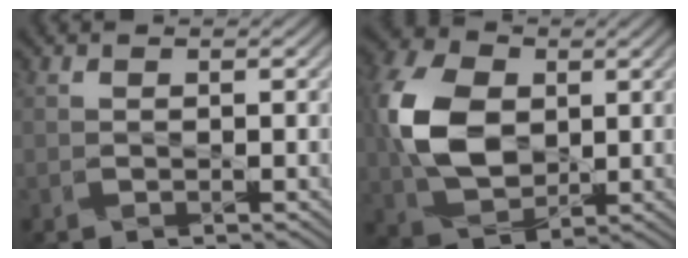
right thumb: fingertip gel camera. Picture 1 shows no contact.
{"total": 11.3, "force": [1.3, 7.8, 8.1], "torque": [-0.212, 0.010, 0.023]}